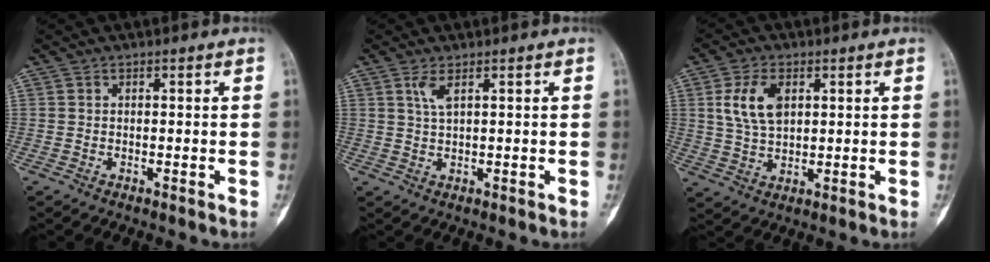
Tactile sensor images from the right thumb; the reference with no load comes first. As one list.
[{"total": 2.4, "force": [1.3, 0.5, 2.0], "torque": [-0.044, -0.005, 0.033]}, {"total": 8.0, "force": [2.5, 4.7, 6.0], "torque": [-0.111, -0.003, 0.052]}]